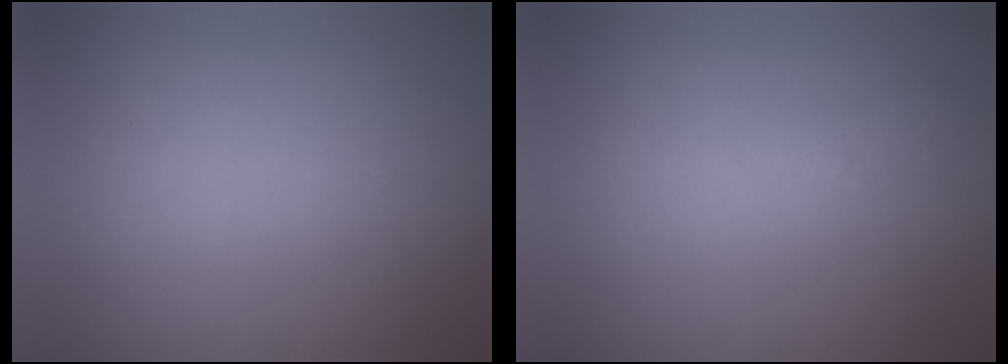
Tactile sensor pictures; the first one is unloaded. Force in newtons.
{"total": 1.2}